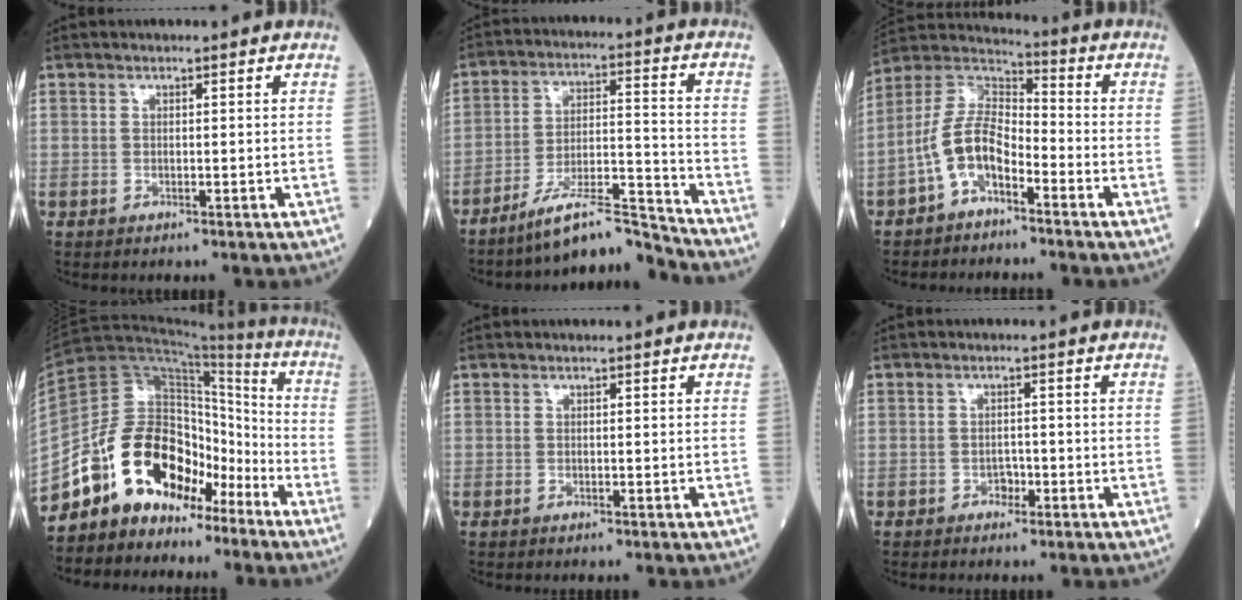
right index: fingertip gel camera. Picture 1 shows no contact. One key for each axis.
{"total": 10.6, "fx": -9.8, "fy": -0.2, "fz": 3.9, "tx": -0.060, "ty": 0.025, "tz": -0.169}
{"total": 9.2, "fx": -4.3, "fy": 4.4, "fz": 6.8, "tx": -0.152, "ty": 0.025, "tz": -0.089}
{"total": 16.5, "fx": -10.8, "fy": 9.6, "fz": 8.0, "tx": -0.151, "ty": 0.074, "tz": -0.186}
{"total": 0.0}
{"total": 1.5, "fx": -0.8, "fy": 1.1, "fz": 0.8, "tx": -0.008, "ty": 0.005, "tz": -0.012}